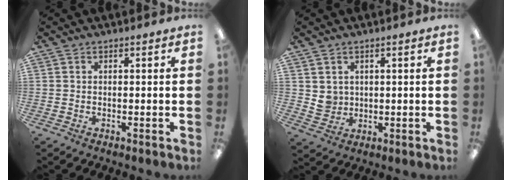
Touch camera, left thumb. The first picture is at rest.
{"total": 3.8, "force": [2.1, 3.2, 0.2], "torque": [-0.006, -0.007, 0.041]}